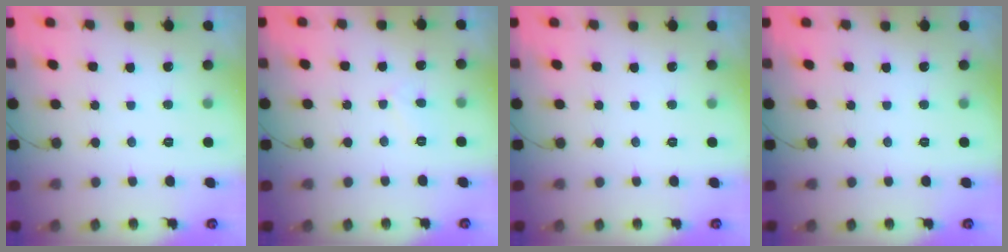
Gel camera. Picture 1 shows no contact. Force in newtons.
{"total": 3.5, "press": 3.5, "slide": 0.5}
{"total": 0.0}
{"total": 0.0}